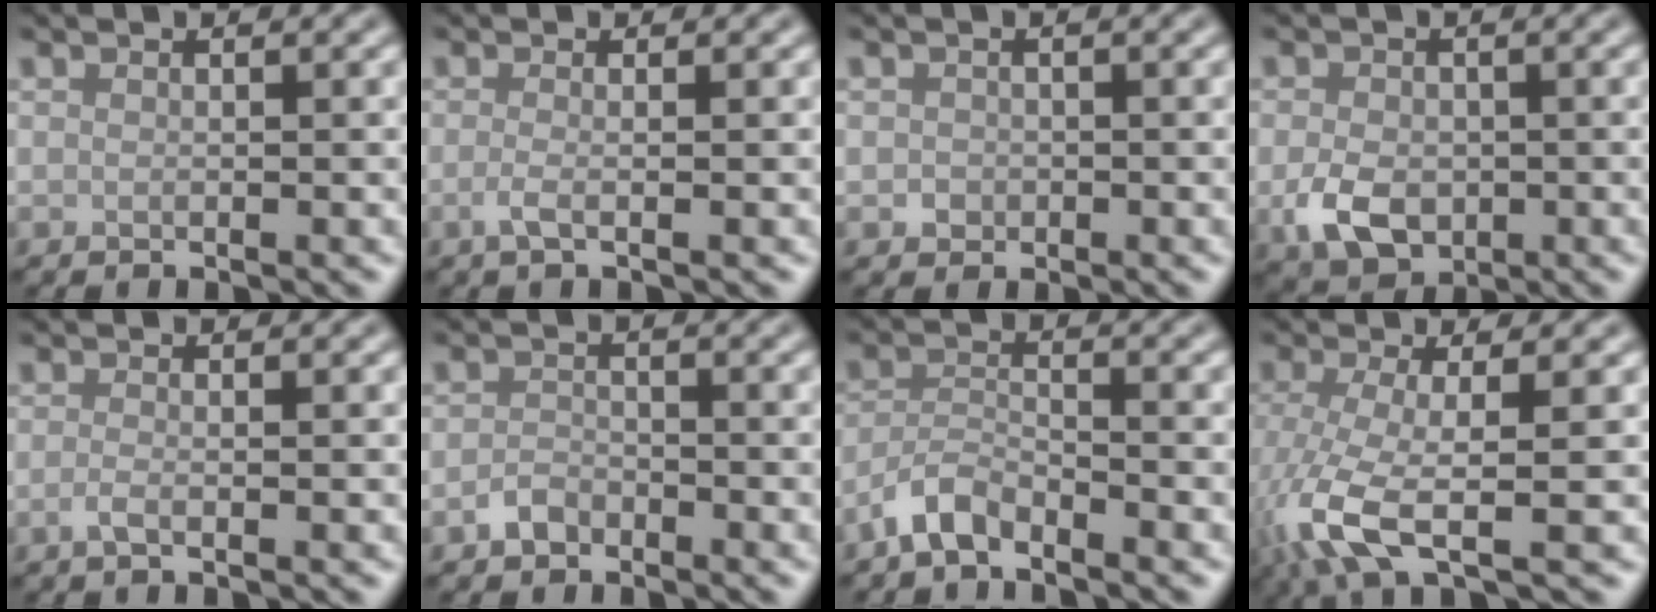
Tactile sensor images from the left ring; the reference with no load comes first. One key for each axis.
{"total": 1.7, "fx": -0.4, "fy": 0.6, "fz": 1.5, "tx": -0.027, "ty": -0.004, "tz": -0.013}
{"total": 1.0, "fx": -0.2, "fy": 1.0, "fz": 0.1, "tx": 0.005, "ty": -0.004, "tz": -0.005}
{"total": 4.4, "fx": -1.1, "fy": 3.2, "fz": 2.8, "tx": -0.057, "ty": -0.011, "tz": -0.022}
{"total": 1.3, "fx": -0.5, "fy": 0.4, "fz": 1.1, "tx": -0.019, "ty": -0.002, "tz": -0.013}
{"total": 1.6, "fx": -1.2, "fy": 1.0, "fz": 0.5, "tx": -0.007, "ty": 0.004, "tz": -0.026}
{"total": 2.9, "fx": -2.5, "fy": 0.8, "fz": 1.3, "tx": -0.026, "ty": 0.006, "tz": -0.058}
{"total": 6.4, "fx": -2.5, "fy": 1.9, "fz": 5.6, "tx": -0.132, "ty": -0.016, "tz": -0.056}